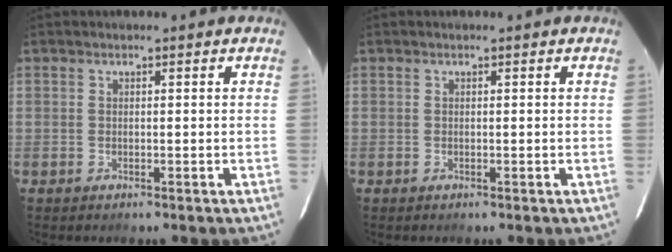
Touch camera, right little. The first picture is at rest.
{"total": 0.0}